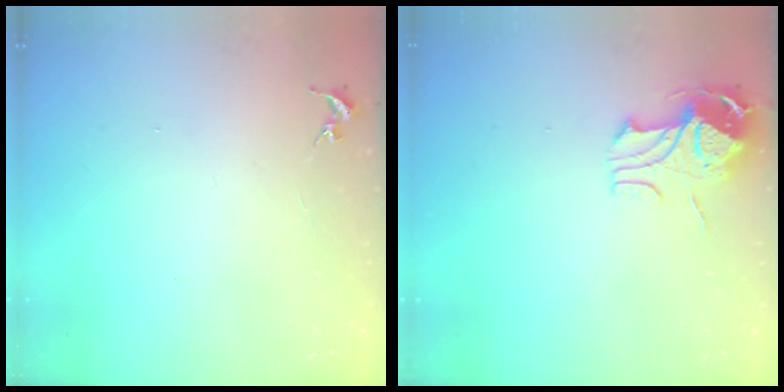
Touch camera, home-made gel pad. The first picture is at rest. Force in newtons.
{"total": 10.0, "press": 9.9, "slide": 0.6}